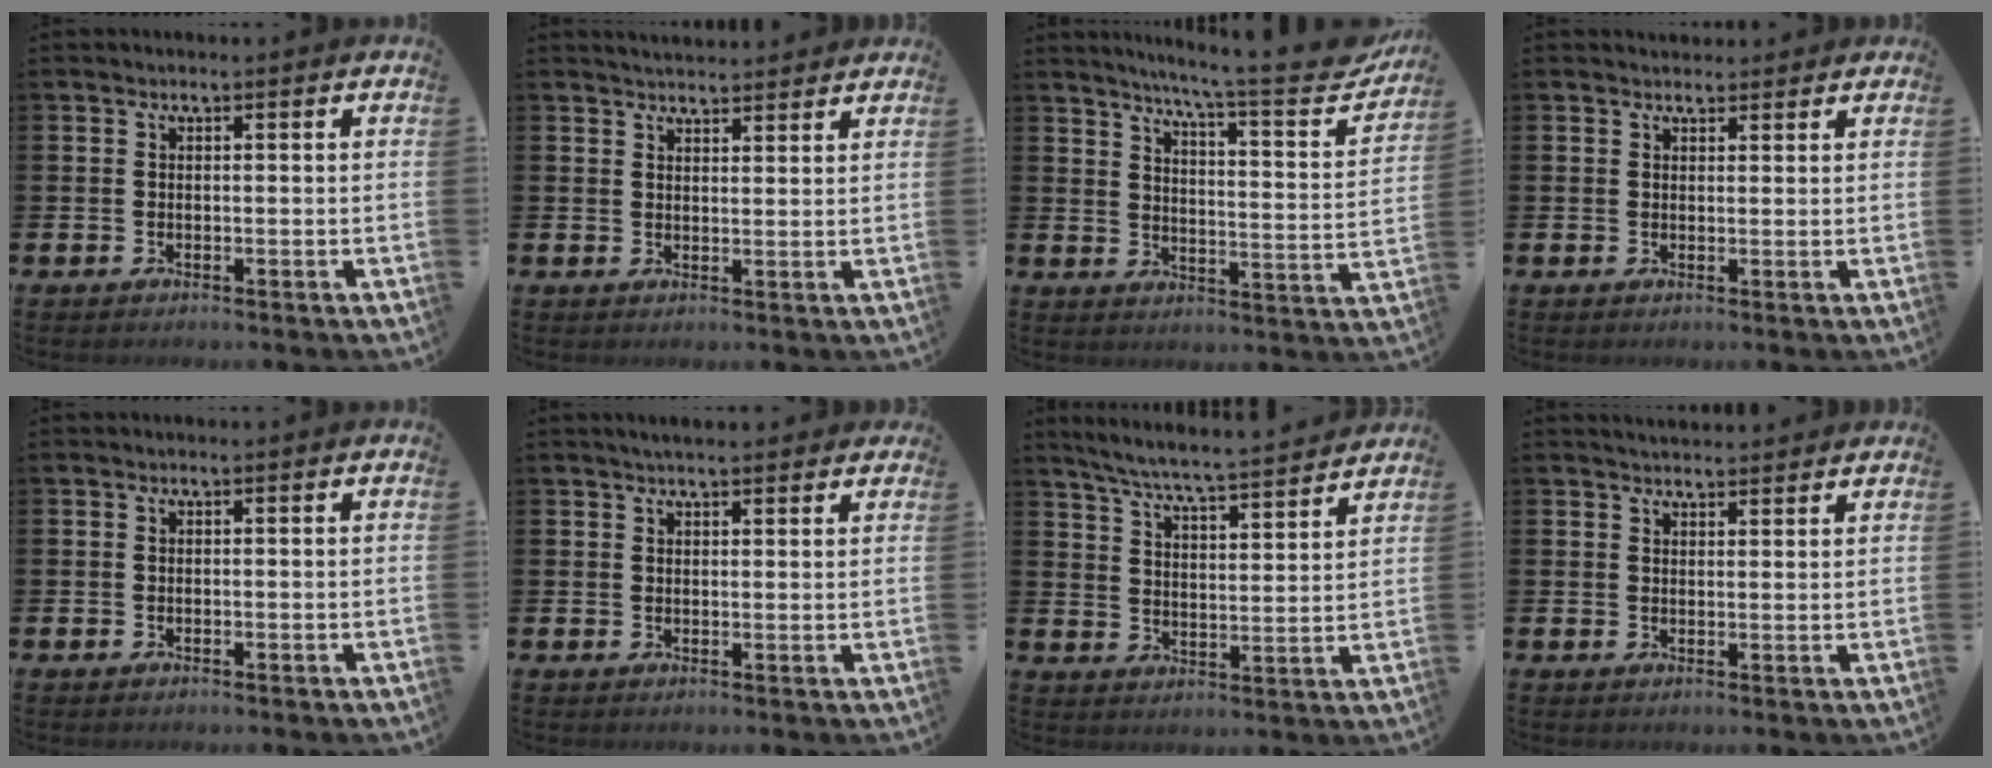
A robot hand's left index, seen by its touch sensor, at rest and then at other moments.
{"total": 3.3, "force": [3.2, 0.5, 0.1], "torque": [-0.007, -0.015, 0.060]}
{"total": 7.8, "force": [6.8, 0.0, 3.8], "torque": [-0.076, -0.056, 0.106]}
{"total": 2.0, "force": [1.8, 0.7, 0.0], "torque": [0.006, -0.003, 0.033]}
{"total": 0.0}
{"total": 2.8, "force": [2.6, 0.6, 0.9], "torque": [-0.013, -0.007, 0.046]}
{"total": 6.5, "force": [6.2, -0.1, 1.9], "torque": [-0.063, -0.046, 0.106]}
{"total": 2.9, "force": [2.9, 0.4, 0.1], "torque": [0.002, -0.015, 0.051]}